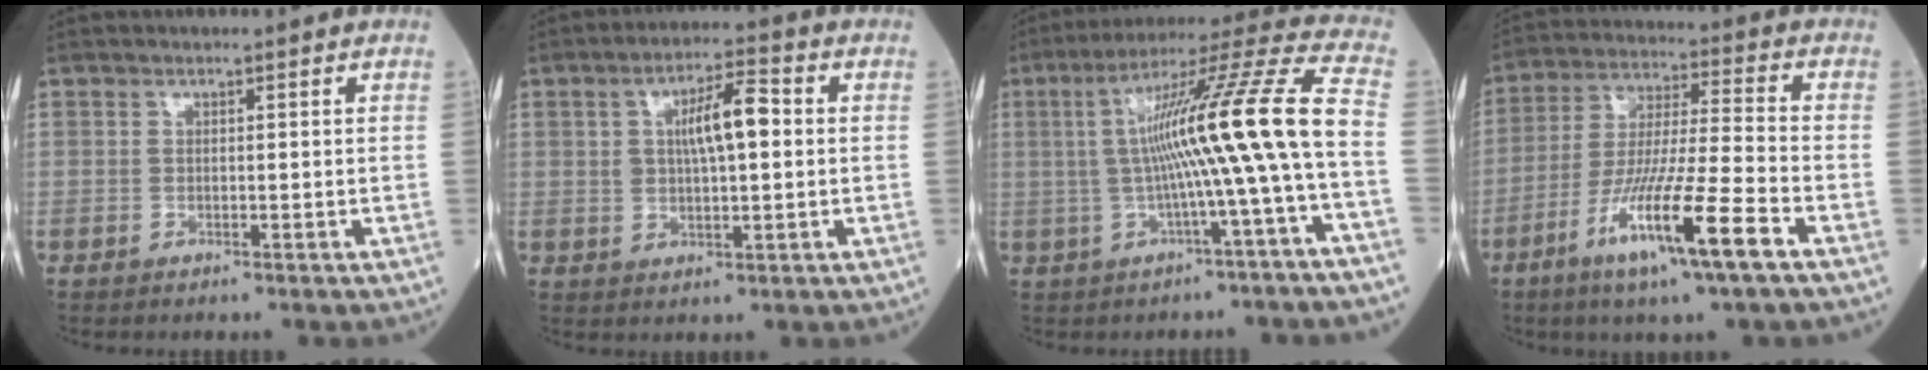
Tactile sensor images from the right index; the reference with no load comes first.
{"total": 7.2, "force": [1.4, 2.1, 6.8], "torque": [-0.117, 0.018, 0.027]}
{"total": 16.3, "force": [-1.0, -1.5, 16.2], "torque": [-0.261, 0.029, -0.022]}
{"total": 14.3, "force": [-7.1, -0.3, 12.4], "torque": [-0.241, -0.026, -0.128]}